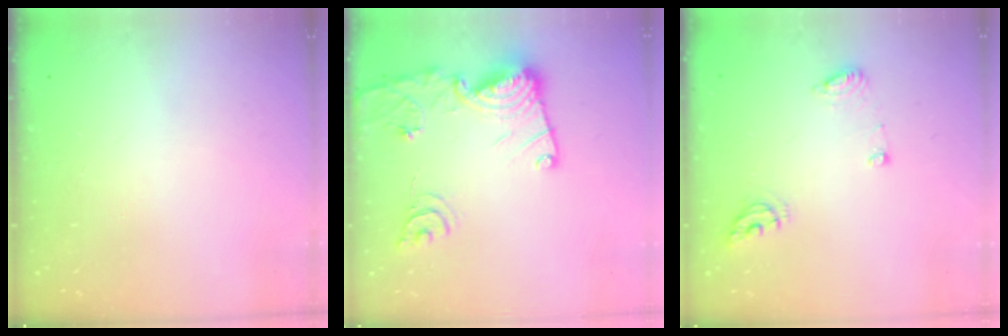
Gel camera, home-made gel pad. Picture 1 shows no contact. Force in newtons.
{"total": 18.1, "press": 18.0, "slide": 2.0}
{"total": 6.9, "press": 6.8, "slide": 0.9}